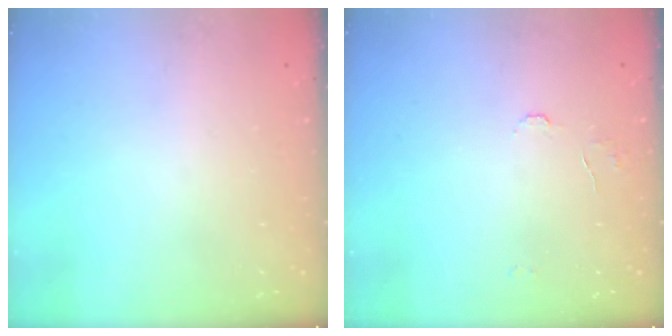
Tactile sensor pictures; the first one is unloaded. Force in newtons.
{"total": 5.2, "press": 5.2, "slide": 0.4}